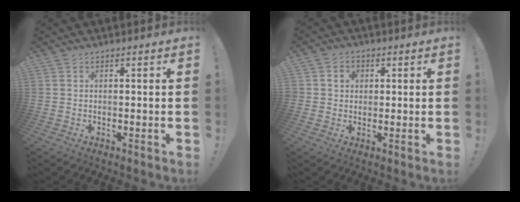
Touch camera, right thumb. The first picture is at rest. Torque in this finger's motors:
{"motor_torque": [0.47, 0.58, 0.30, -0.37, -0.01]}